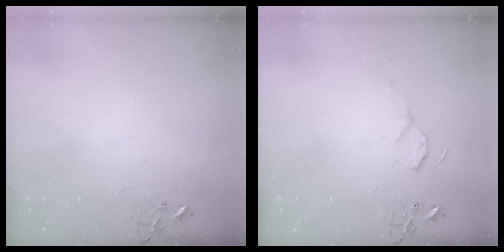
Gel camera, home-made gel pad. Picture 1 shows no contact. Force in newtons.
{"total": 7.0, "press": 6.9, "slide": 0.8}